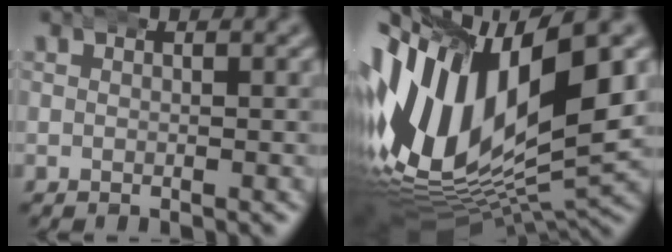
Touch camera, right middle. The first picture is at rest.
{"total": 21.9, "force": [-0.2, 14.2, 16.7], "torque": [-0.322, -0.028, 0.011]}